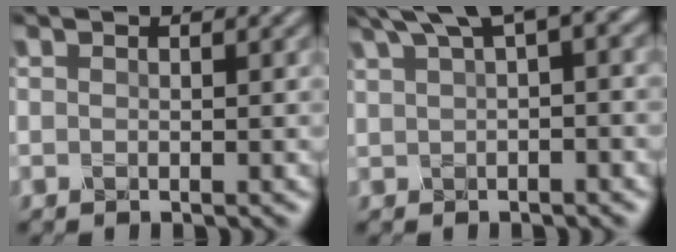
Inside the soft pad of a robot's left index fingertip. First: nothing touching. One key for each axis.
{"total": 5.7, "fx": 2.6, "fy": 0.9, "fz": 4.9, "tx": -0.055, "ty": 0.023, "tz": 0.050}